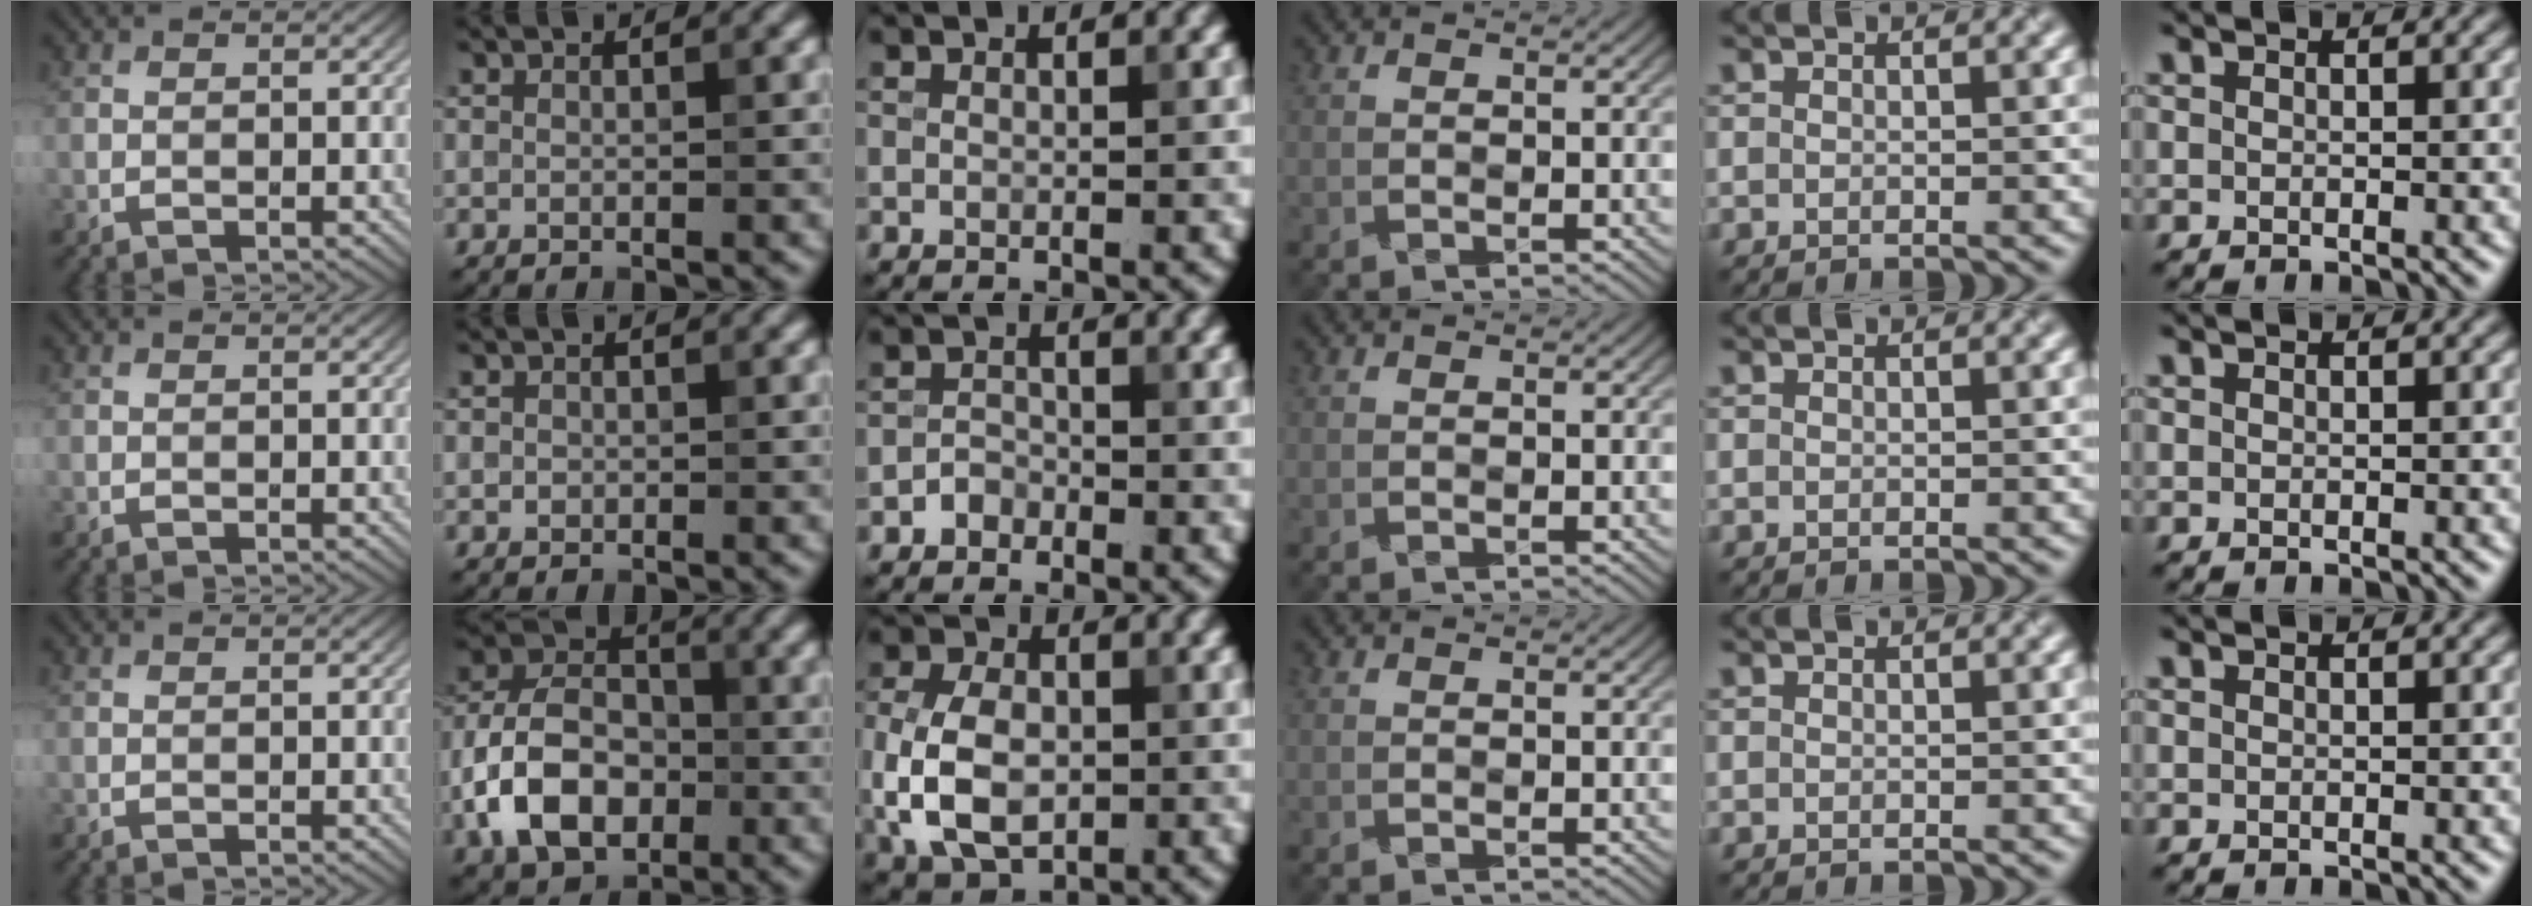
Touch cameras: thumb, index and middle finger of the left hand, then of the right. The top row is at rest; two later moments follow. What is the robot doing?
{"motion": "fold", "object": "origami paper"}